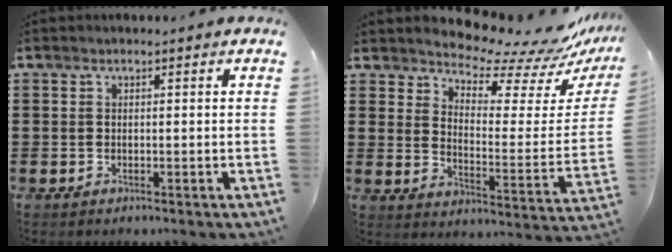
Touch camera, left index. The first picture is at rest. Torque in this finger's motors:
{"motor_torque": [2.14, 0.00, 0.25, -0.09]}